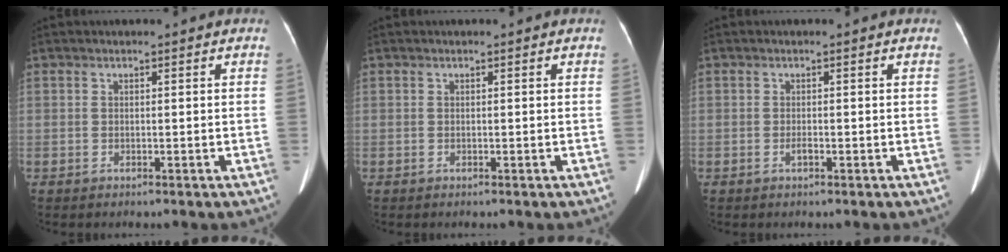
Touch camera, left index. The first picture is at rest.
{"total": 0.0}
{"total": 0.7, "force": [-0.4, 0.1, 0.6], "torque": [-0.013, 0.000, -0.007]}